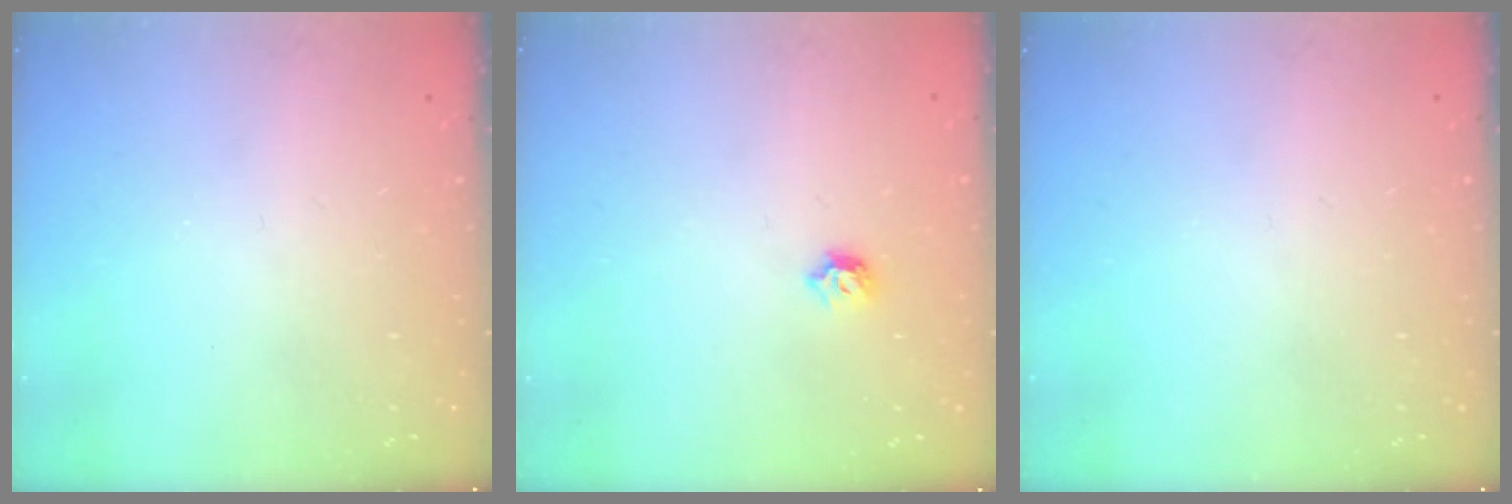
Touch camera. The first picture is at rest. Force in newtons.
{"total": 6.1, "press": 6.0, "slide": 1.1}
{"total": 0.0}